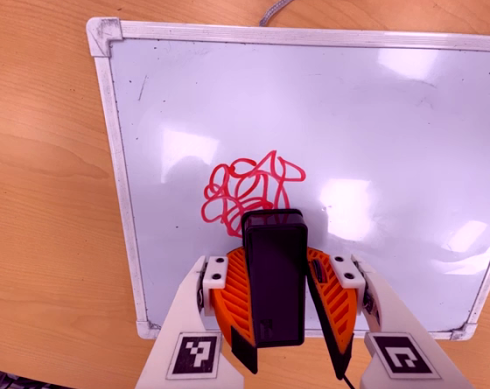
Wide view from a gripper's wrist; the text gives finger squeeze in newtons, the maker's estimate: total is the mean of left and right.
{"total": 12.2, "left": 13.6, "right": 10.7}